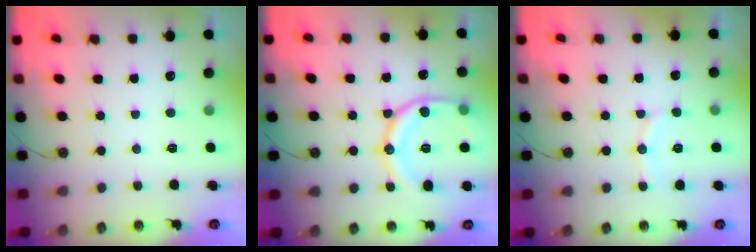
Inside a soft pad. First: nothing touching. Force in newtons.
{"total": 16.7, "press": 16.6, "slide": 1.8}
{"total": 6.9, "press": 6.7, "slide": 1.8}